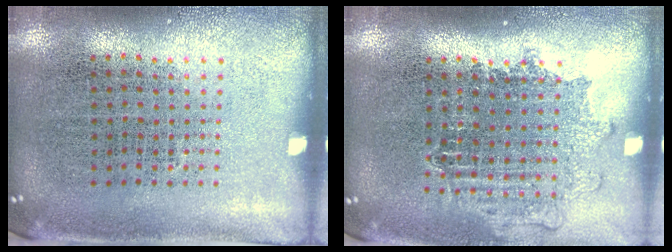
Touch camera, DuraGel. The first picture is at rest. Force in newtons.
{"total": 1.2, "press": 1.1, "slide": 0.6}